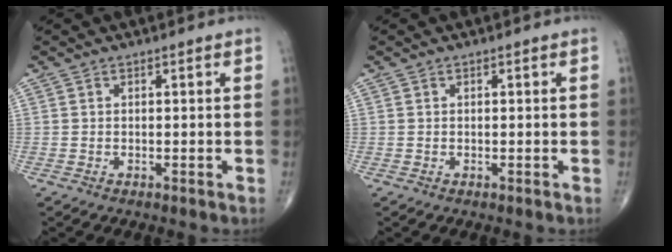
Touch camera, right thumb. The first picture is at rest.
{"total": 0.0}